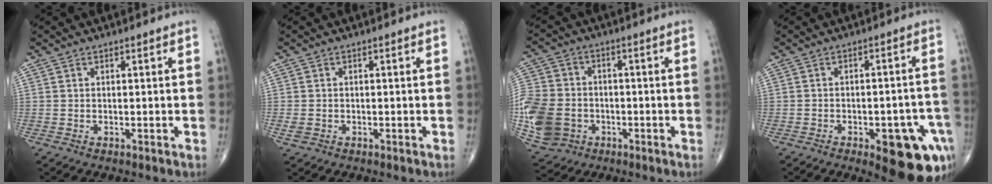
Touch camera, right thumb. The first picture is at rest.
{"total": 1.7, "force": [-0.5, 1.3, 0.9], "torque": [-0.024, 0.000, -0.008]}
{"total": 19.0, "force": [-4.4, 15.4, 10.1], "torque": [-0.256, 0.011, -0.075]}
{"total": 15.5, "force": [-7.0, 6.3, 12.4], "torque": [-0.094, 0.033, -0.072]}